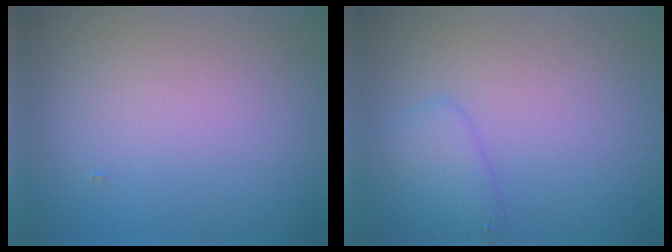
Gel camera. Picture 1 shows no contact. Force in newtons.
{"total": 2.4, "press": 2.4, "slide": 0.1}